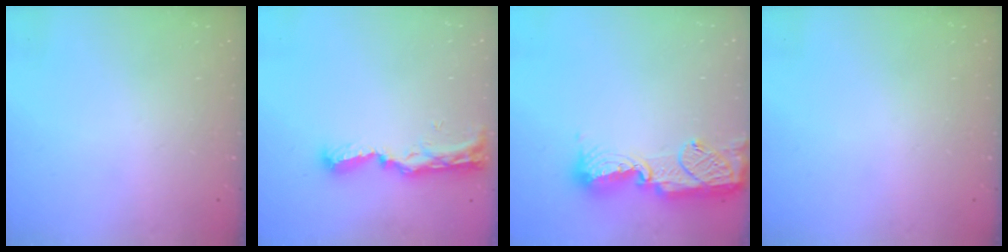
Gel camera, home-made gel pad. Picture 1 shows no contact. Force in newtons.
{"total": 8.8, "press": 8.8, "slide": 1.0}
{"total": 15.5, "press": 15.4, "slide": 0.9}
{"total": 0.0}